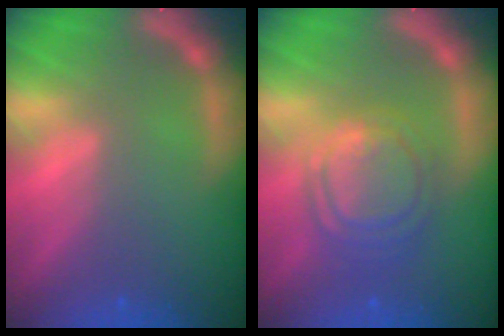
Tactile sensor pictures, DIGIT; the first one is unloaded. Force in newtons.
{"total": 6.5}